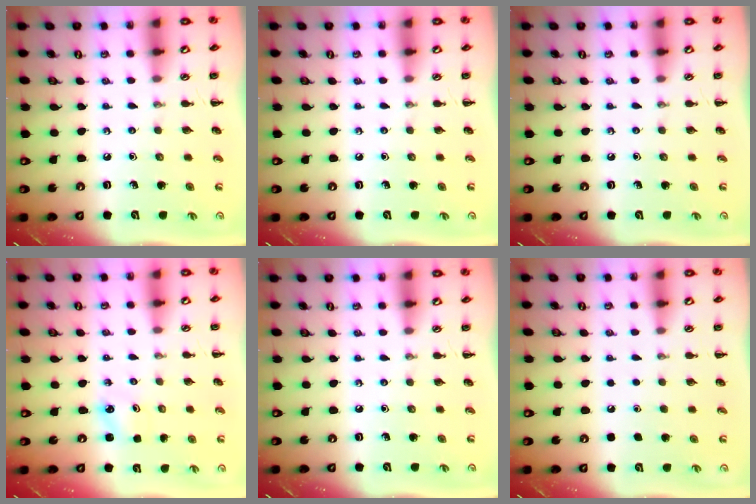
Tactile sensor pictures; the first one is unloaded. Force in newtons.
{"total": 0.0}
{"total": 0.0}
{"total": 1.8, "press": 1.7, "slide": 0.5}
{"total": 0.0}
{"total": 1.8, "press": 1.8, "slide": 0.1}